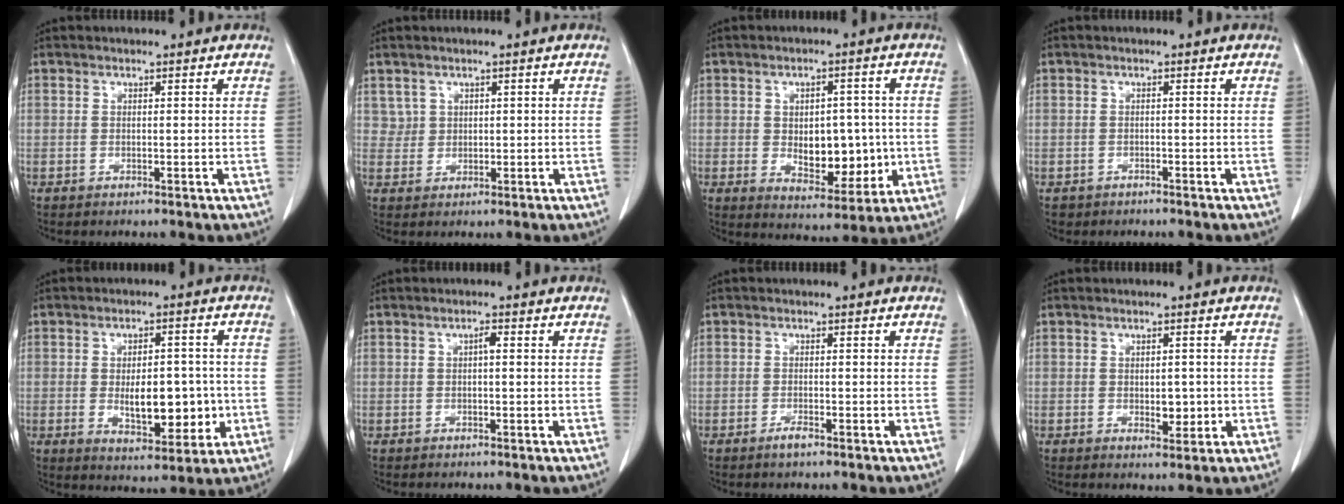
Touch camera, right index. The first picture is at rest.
{"total": 2.0, "force": [1.1, 1.7, -0.1], "torque": [0.017, 0.003, 0.013]}
{"total": 9.3, "force": [-0.6, 5.3, 7.7], "torque": [-0.103, 0.002, 0.004]}
{"total": 1.6, "force": [-1.1, 1.1, 0.0], "torque": [-0.012, 0.003, -0.017]}
{"total": 9.7, "force": [-1.1, 4.4, 8.6], "torque": [-0.127, 0.000, -0.007]}
{"total": 1.1, "force": [0.1, 0.2, 1.1], "torque": [-0.018, 0.004, 0.001]}
{"total": 1.6, "force": [-1.1, 0.5, 1.0], "torque": [-0.018, 0.000, -0.018]}
{"total": 3.1, "force": [-0.4, 1.7, 2.5], "torque": [-0.034, -0.002, 0.002]}